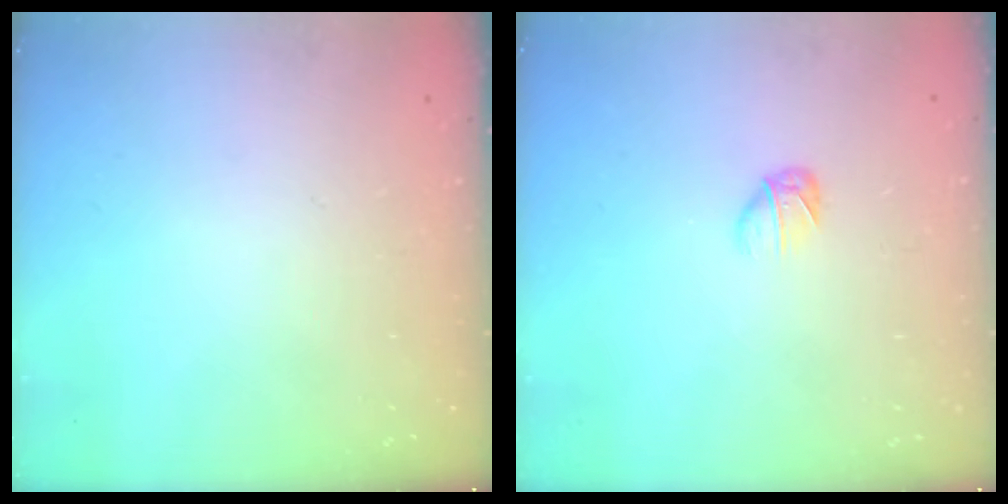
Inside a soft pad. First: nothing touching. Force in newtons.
{"total": 2.7, "press": 2.7, "slide": 0.7}